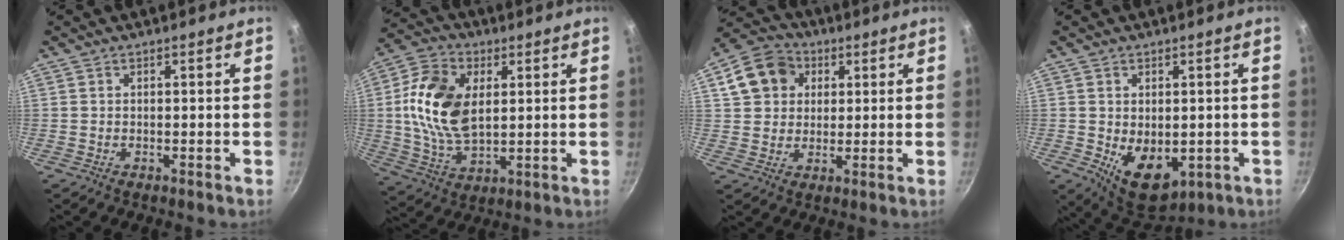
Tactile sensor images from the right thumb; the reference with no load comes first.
{"total": 15.9, "force": [2.6, 9.8, 12.3], "torque": [-0.222, -0.006, 0.047]}
{"total": 11.2, "force": [3.7, 9.2, 5.2], "torque": [-0.071, 0.014, 0.052]}
{"total": 9.8, "force": [-1.6, 6.3, 7.3], "torque": [-0.086, -0.017, -0.003]}